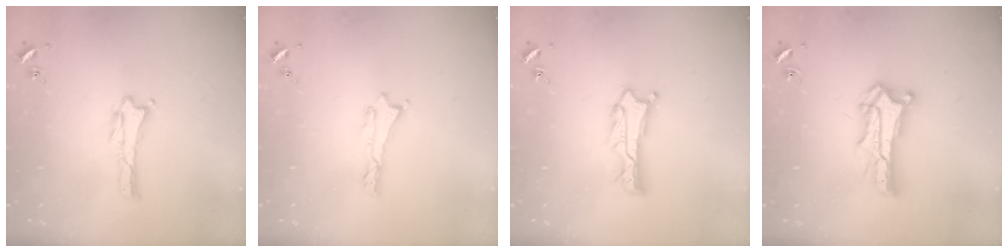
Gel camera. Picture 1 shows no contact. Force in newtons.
{"total": 0.0}
{"total": 1.2, "press": 1.2, "slide": 0.1}
{"total": 6.6, "press": 6.6, "slide": 0.6}